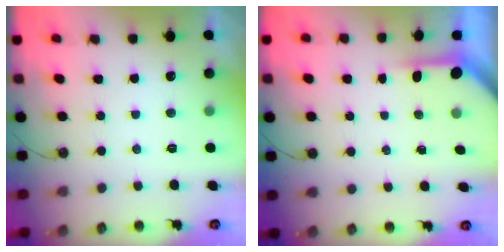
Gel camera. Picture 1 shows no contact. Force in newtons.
{"total": 3.3, "press": 3.3, "slide": 0.3}